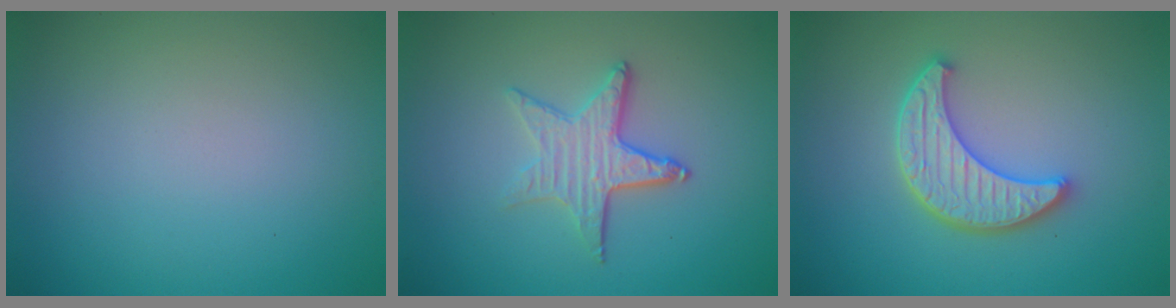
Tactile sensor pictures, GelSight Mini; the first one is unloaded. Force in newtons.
{"total": 3.6, "press": 2.9, "slide": 2.2}
{"total": 4.5, "press": 4.0, "slide": 2.1}